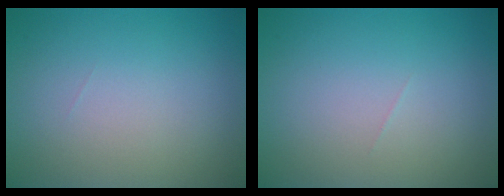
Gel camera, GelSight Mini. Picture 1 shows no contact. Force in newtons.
{"total": 0.0}